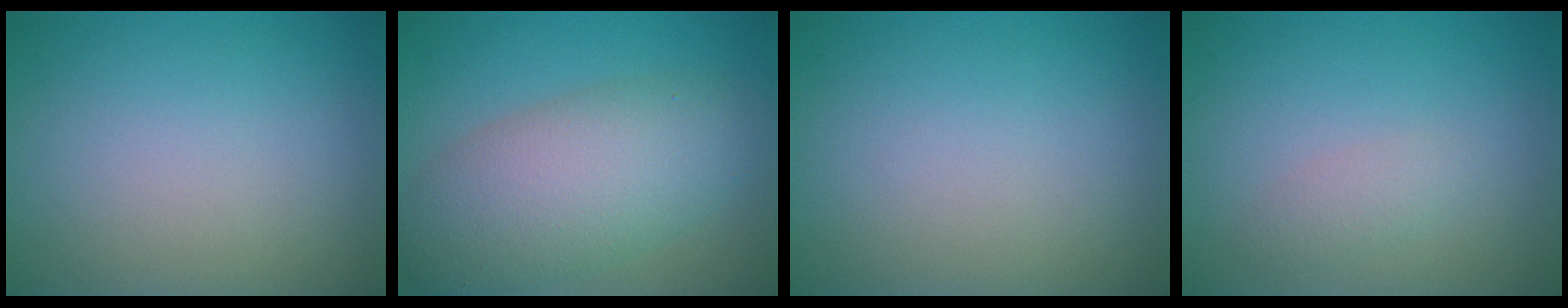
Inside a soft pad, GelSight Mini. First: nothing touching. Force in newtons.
{"total": 7.9, "press": 7.9, "slide": 0.3}
{"total": 0.0}
{"total": 1.3, "press": 1.3, "slide": 0.0}